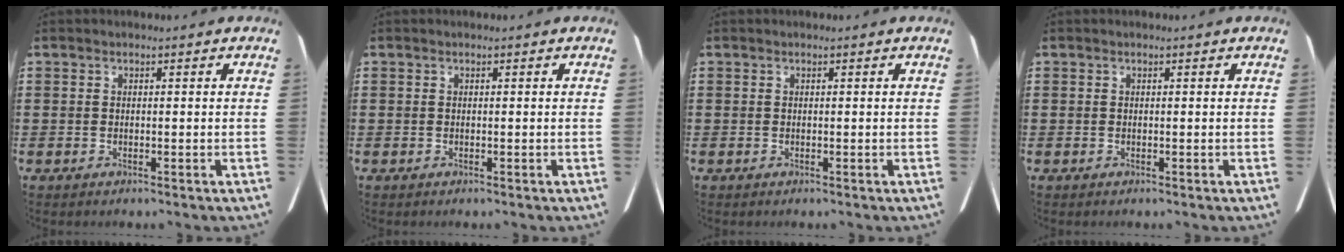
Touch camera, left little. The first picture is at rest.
{"total": 0.0}
{"total": 0.0}
{"total": 0.0}